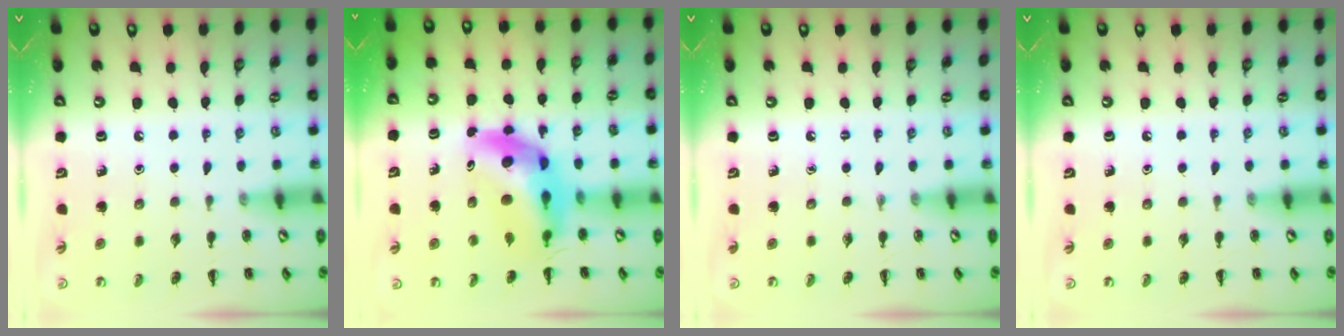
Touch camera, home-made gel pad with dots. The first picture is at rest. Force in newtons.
{"total": 13.4, "press": 12.8, "slide": 4.0}
{"total": 0.0}
{"total": 0.0}